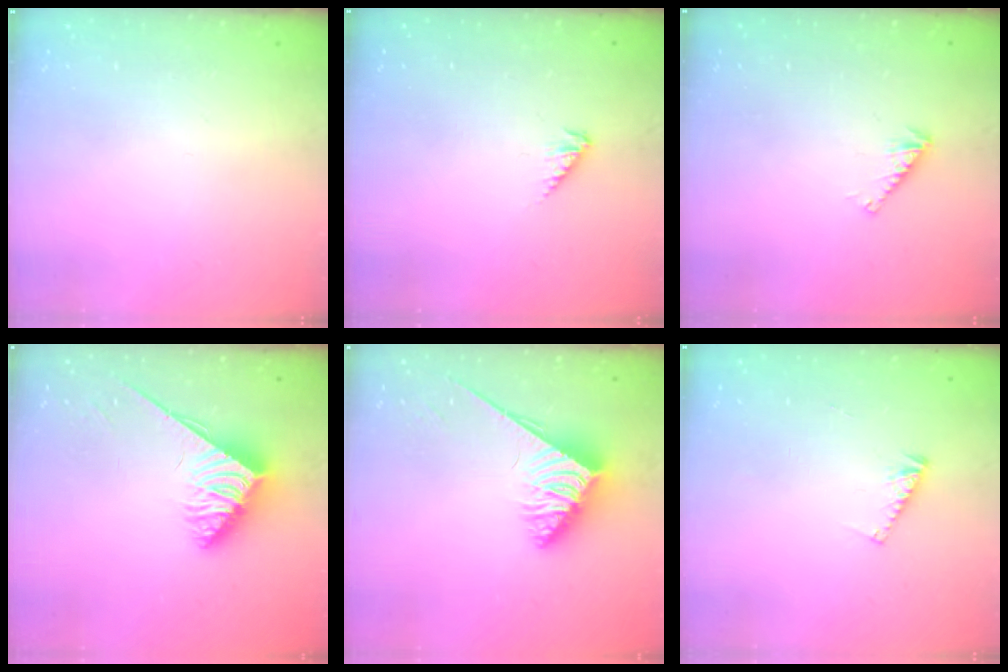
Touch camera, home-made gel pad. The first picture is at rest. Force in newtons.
{"total": 3.0, "press": 2.9, "slide": 0.6}
{"total": 2.8, "press": 2.7, "slide": 0.5}
{"total": 3.9, "press": 3.8, "slide": 0.7}
{"total": 3.7, "press": 3.7, "slide": 0.6}
{"total": 4.1, "press": 4.1, "slide": 0.2}